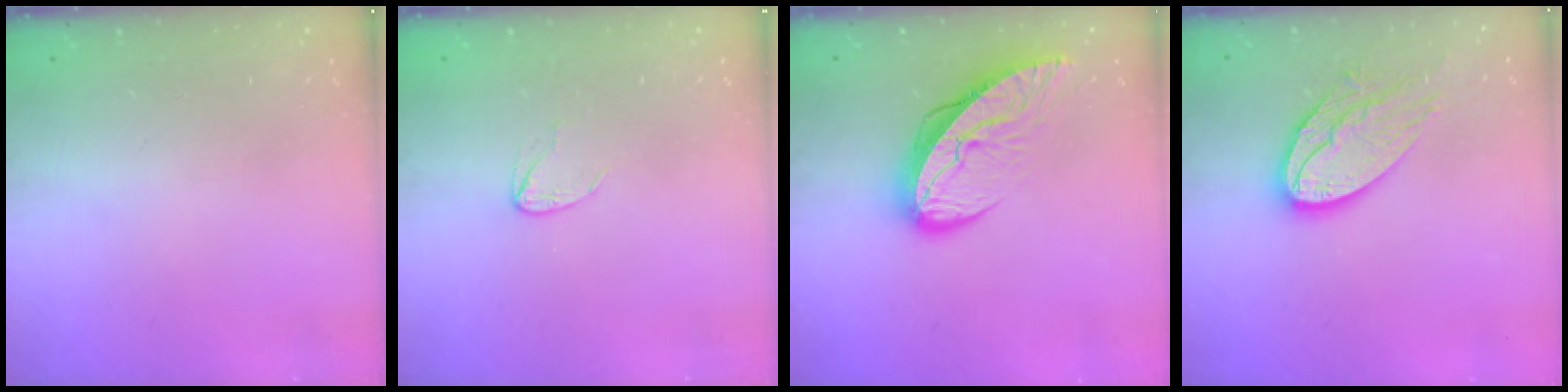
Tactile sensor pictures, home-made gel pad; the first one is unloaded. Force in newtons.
{"total": 2.7, "press": 2.7, "slide": 0.3}
{"total": 11.7, "press": 11.6, "slide": 1.3}
{"total": 14.8, "press": 14.8, "slide": 1.0}